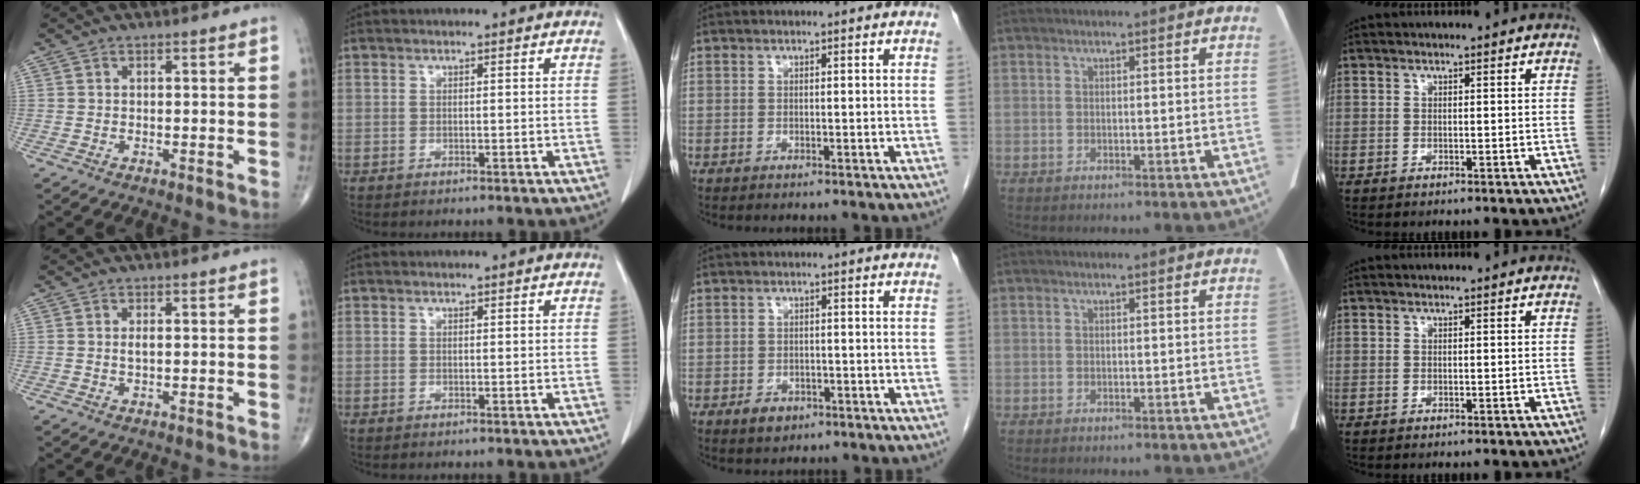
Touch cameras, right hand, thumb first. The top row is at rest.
{"thumb": {"total": 1.2, "force": [0.1, 0.5, 1.1], "torque": [-0.021, -0.002, 0.003]}, "middle": {"total": 2.5, "force": [-1.5, 1.6, 1.1], "torque": [-0.020, 0.002, -0.014]}}